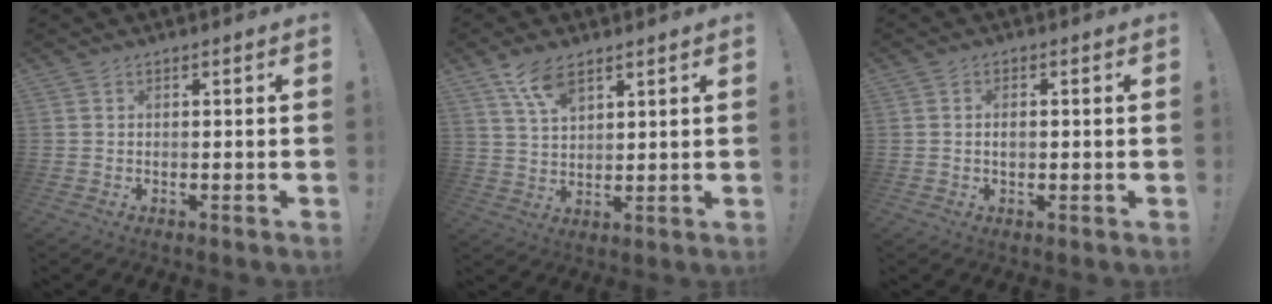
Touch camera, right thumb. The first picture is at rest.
{"total": 8.0, "force": [5.3, 3.3, 4.9], "torque": [-0.087, -0.027, 0.099]}
{"total": 1.5, "force": [-0.2, 0.8, 1.2], "torque": [-0.024, 0.003, -0.005]}